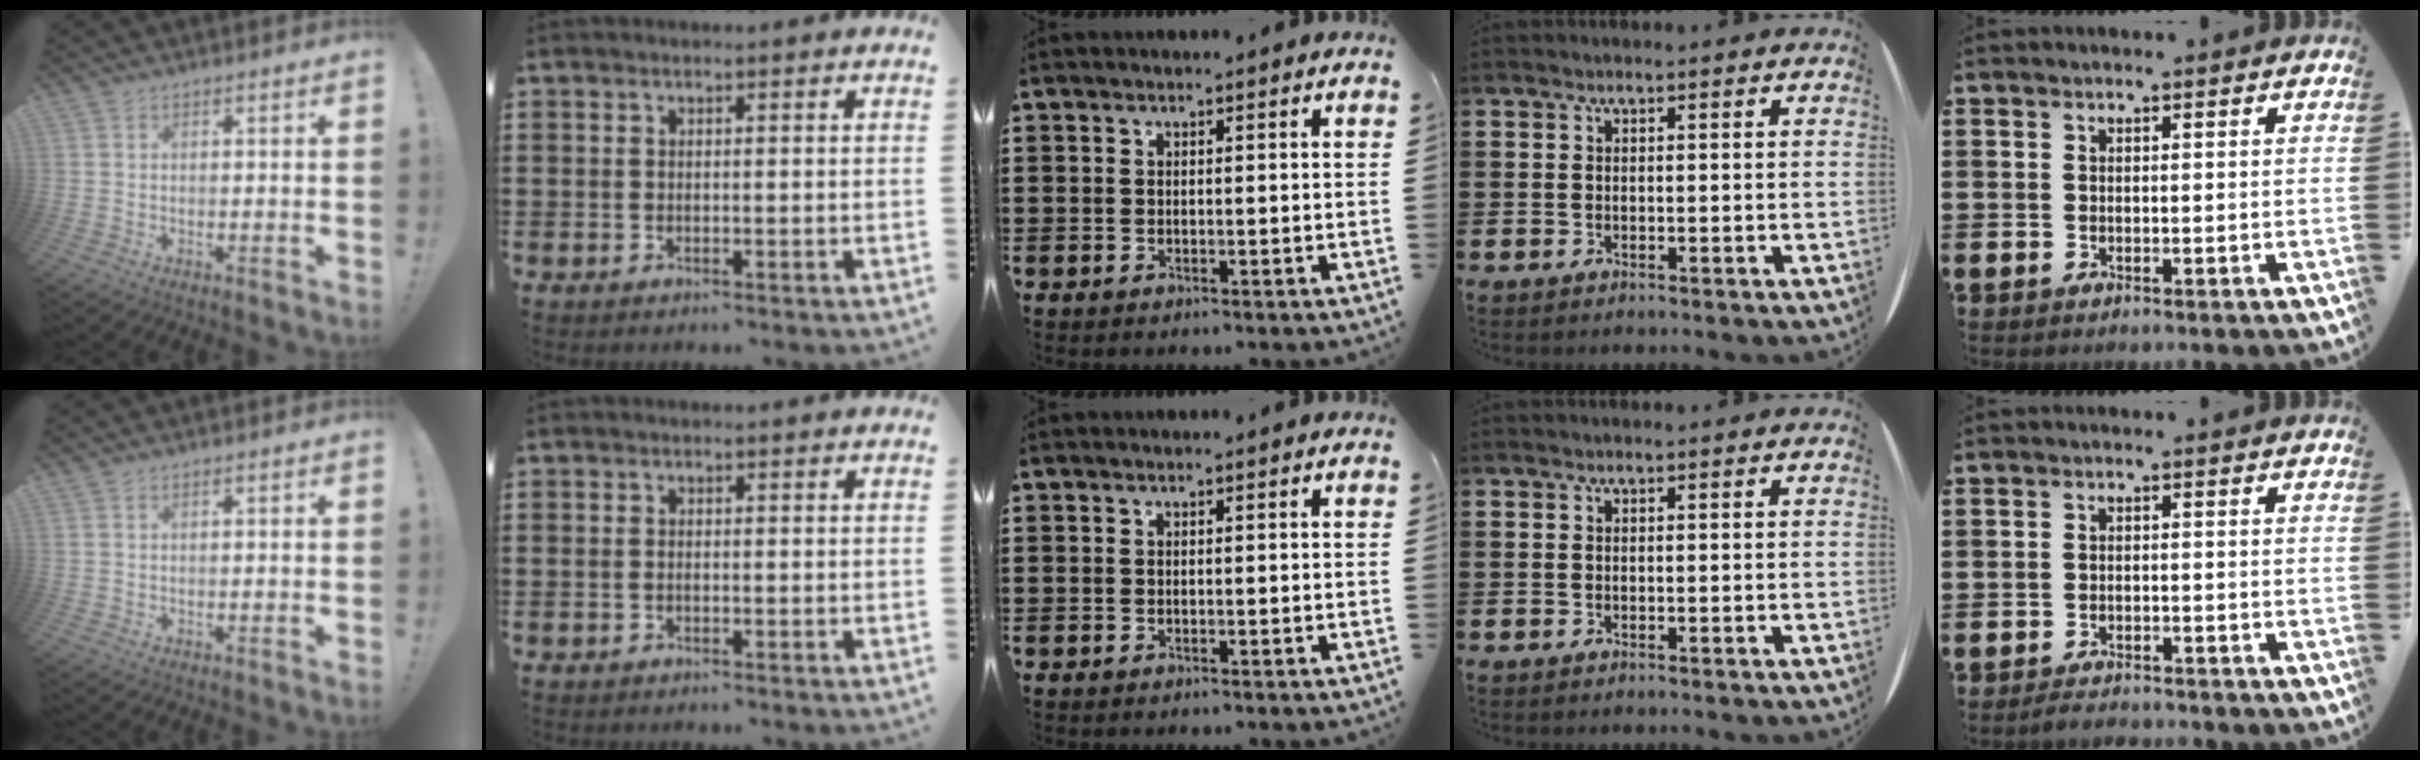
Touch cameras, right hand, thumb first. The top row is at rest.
{"thumb": {"total": 0.7, "force": [0.4, 0.3, 0.5], "torque": [-0.018, 0.004, 0.011]}, "index": {"total": 0.5, "force": [-0.3, 0.2, 0.4], "torque": [-0.010, -0.003, -0.005]}, "little": {"total": 1.6, "force": [-1.6, 0.1, 0.1], "torque": [-0.007, 0.002, -0.032]}}